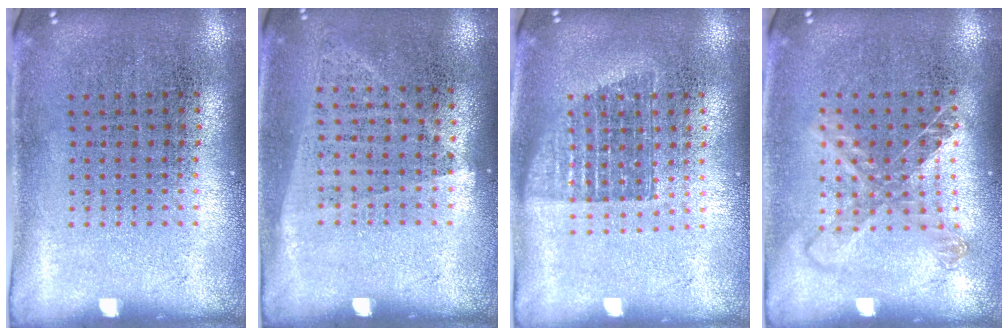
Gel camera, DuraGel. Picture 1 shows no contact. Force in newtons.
{"total": 1.0, "press": 0.9, "slide": 0.4}
{"total": 1.2, "press": 1.0, "slide": 0.7}
{"total": 1.2, "press": 1.0, "slide": 0.6}